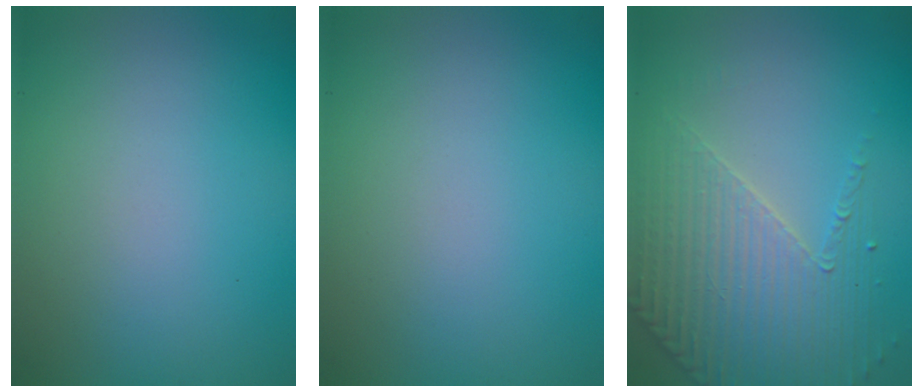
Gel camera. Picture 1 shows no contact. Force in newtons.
{"total": 0.0}
{"total": 4.0, "press": 3.6, "slide": 1.9}